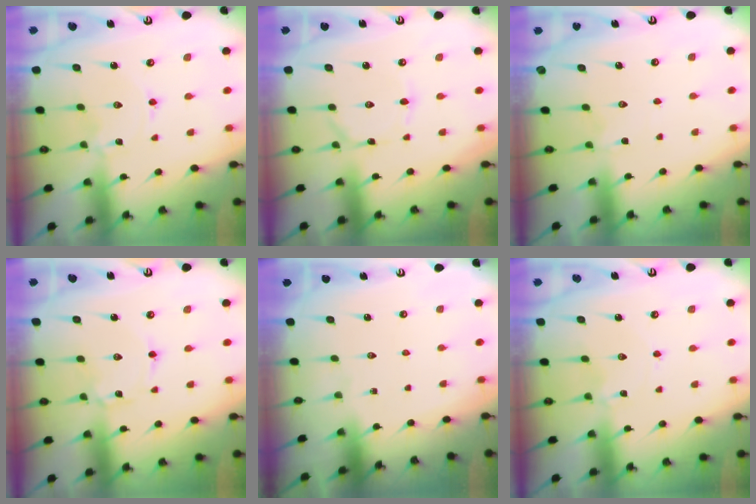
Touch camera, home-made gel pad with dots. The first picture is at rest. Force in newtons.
{"total": 0.9, "press": 0.9, "slide": 0.0}
{"total": 1.6, "press": 1.6, "slide": 0.4}
{"total": 1.2, "press": 1.2, "slide": 0.1}
{"total": 0.0}
{"total": 0.9, "press": 0.9, "slide": 0.2}